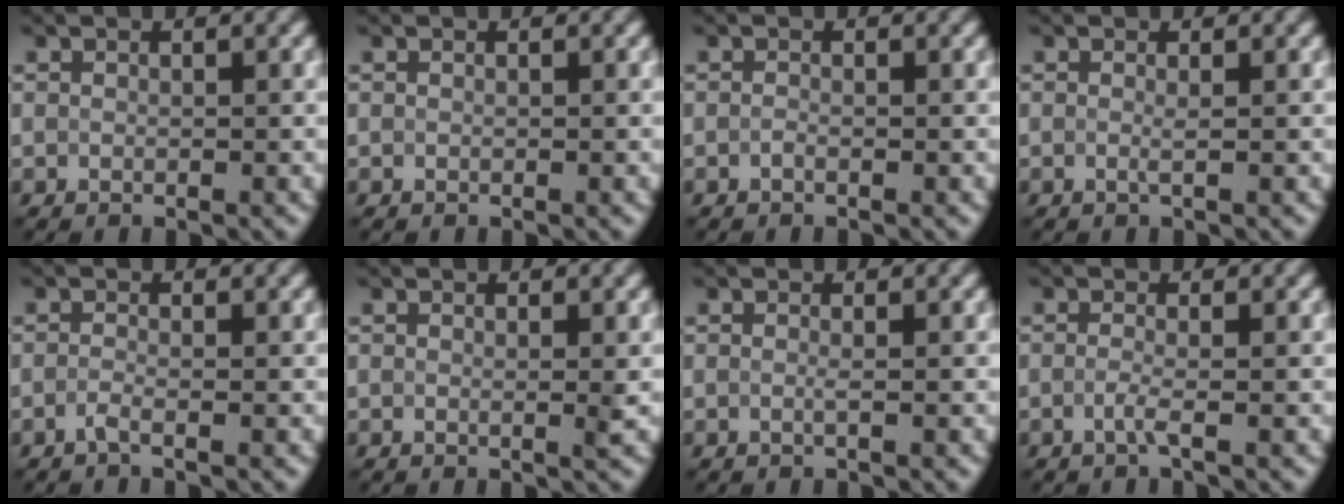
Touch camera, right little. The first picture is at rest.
{"total": 0.0}
{"total": 0.8, "force": [-0.6, -0.2, -0.4], "torque": [0.003, -0.001, -0.011]}
{"total": 0.0}
{"total": 1.0, "force": [-1.0, -0.1, 0.0], "torque": [-0.003, 0.000, -0.025]}
{"total": 0.8, "force": [0.0, 0.1, 0.8], "torque": [-0.010, 0.000, -0.004]}
{"total": 0.0}
{"total": 0.9, "force": [-0.8, 0.1, 0.5], "torque": [-0.012, -0.002, -0.020]}